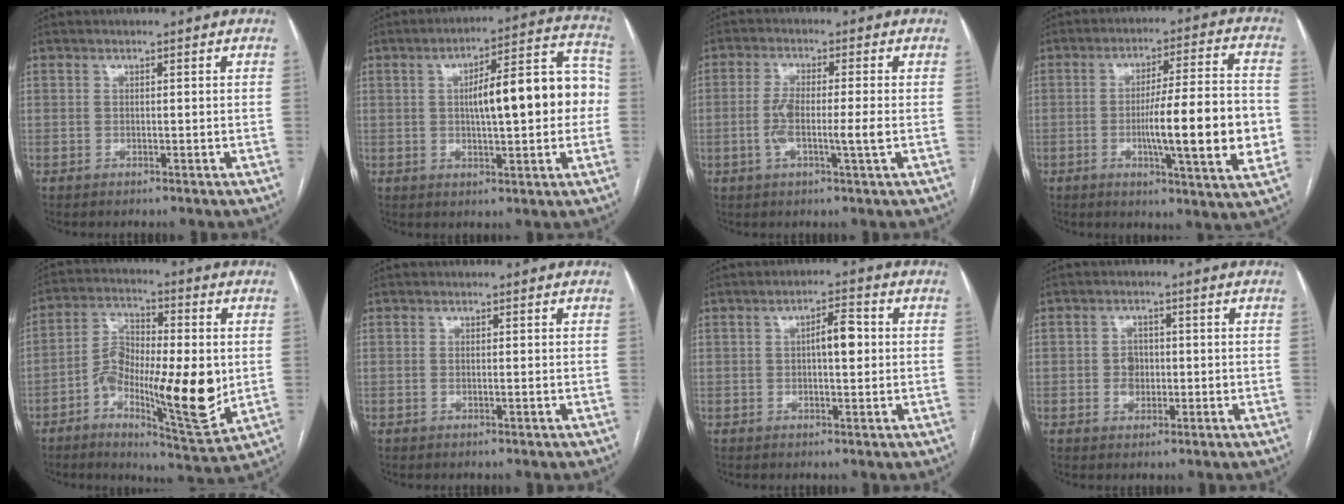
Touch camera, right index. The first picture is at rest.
{"total": 14.4, "force": [0.5, 3.6, 14.0], "torque": [-0.193, 0.044, 0.009]}
{"total": 5.9, "force": [-1.1, 0.2, 5.8], "torque": [-0.113, 0.001, -0.020]}
{"total": 15.9, "force": [-2.7, 0.8, 15.6], "torque": [-0.233, -0.001, -0.042]}
{"total": 15.7, "force": [-3.0, 4.4, 14.8], "torque": [-0.259, 0.002, -0.049]}
{"total": 0.8, "force": [-0.2, 0.2, 0.8], "torque": [-0.015, 0.000, -0.001]}
{"total": 4.4, "force": [0.3, 1.2, 4.2], "torque": [-0.068, 0.010, 0.003]}
{"total": 3.1, "force": [-0.4, 2.5, 1.7], "torque": [-0.022, 0.007, -0.004]}